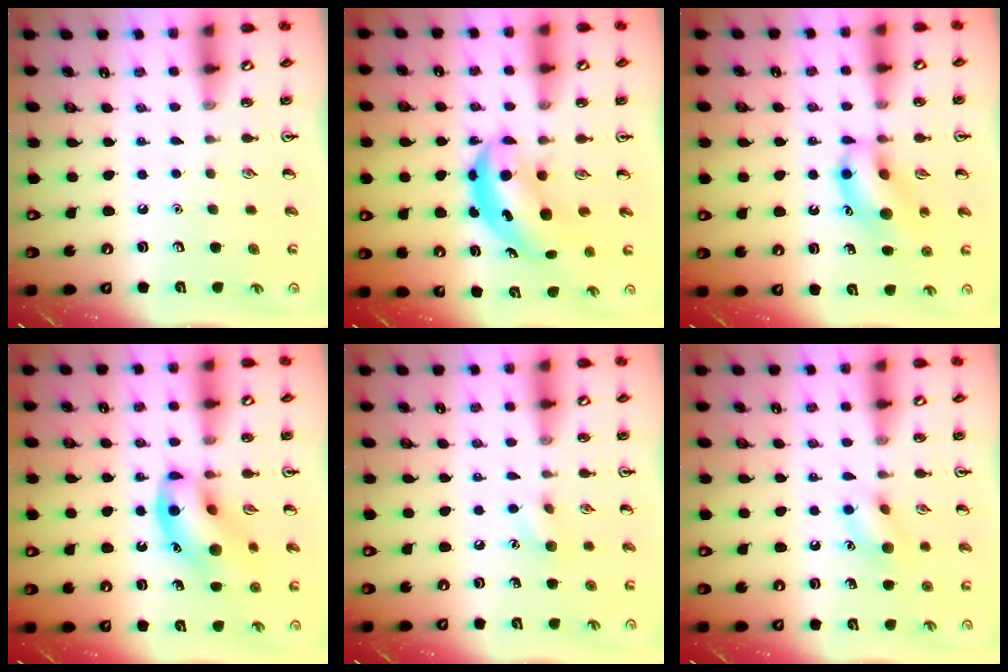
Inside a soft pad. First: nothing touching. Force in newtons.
{"total": 6.1, "press": 6.0, "slide": 1.2}
{"total": 13.3, "press": 13.1, "slide": 2.2}
{"total": 15.2, "press": 14.9, "slide": 2.7}
{"total": 6.2, "press": 6.0, "slide": 1.5}
{"total": 9.3, "press": 9.2, "slide": 1.4}